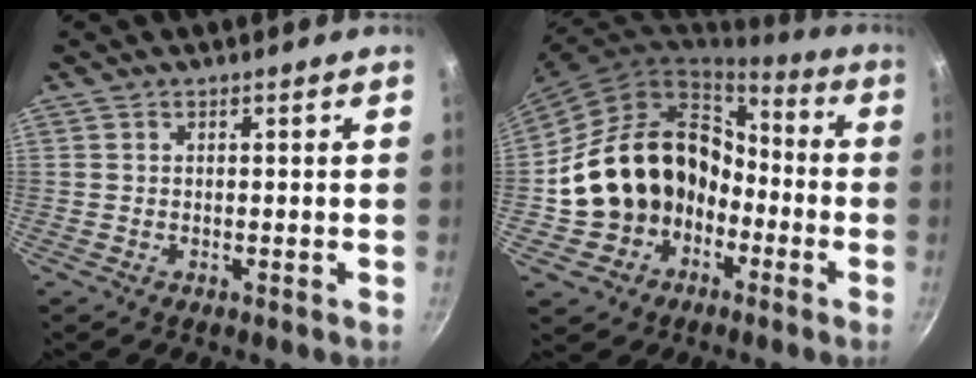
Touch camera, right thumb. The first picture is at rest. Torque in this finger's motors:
{"motor_torque": [1.73, 3.27, 1.42, -1.34, 0.64]}